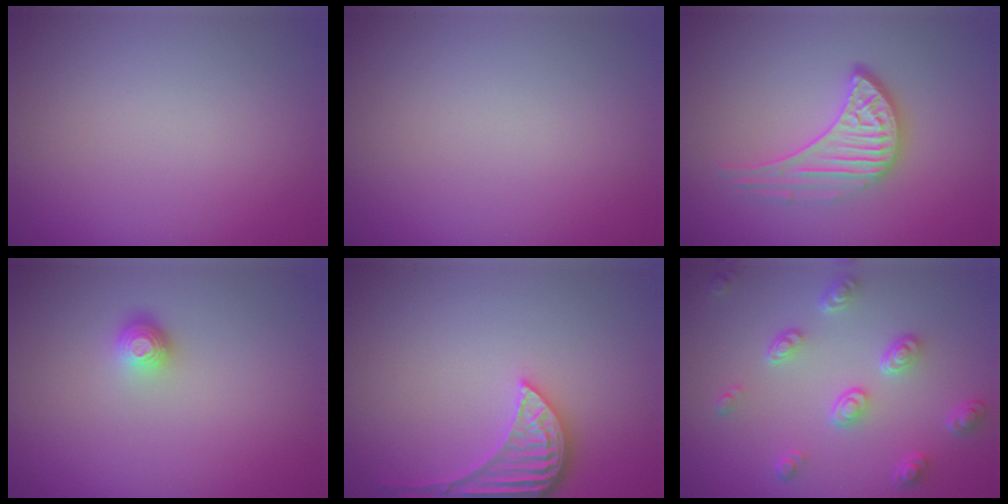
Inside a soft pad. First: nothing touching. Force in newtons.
{"total": 0.0}
{"total": 3.3, "press": 2.9, "slide": 1.6}
{"total": 1.6, "press": 1.2, "slide": 1.1}
{"total": 4.0, "press": 3.4, "slide": 2.1}
{"total": 4.0, "press": 3.1, "slide": 2.6}